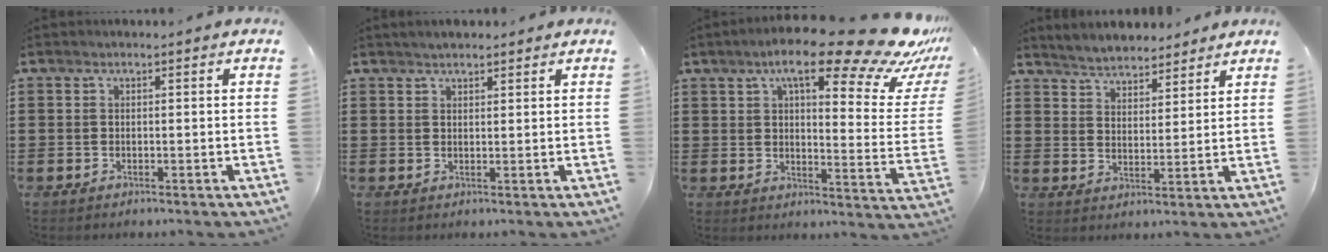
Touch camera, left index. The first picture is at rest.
{"total": 1.5, "force": [1.4, 0.4, 0.4], "torque": [-0.009, 0.004, 0.027]}
{"total": 16.4, "force": [11.9, 2.9, 11.0], "torque": [-0.184, -0.062, 0.188]}
{"total": 4.1, "force": [4.0, 0.7, -0.1], "torque": [-0.017, -0.015, 0.074]}